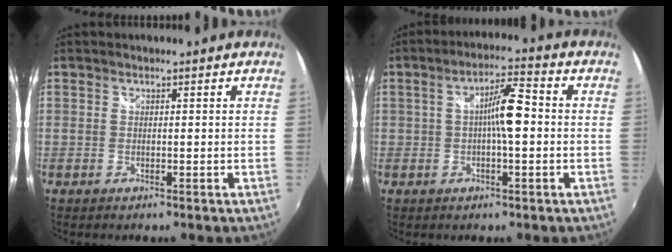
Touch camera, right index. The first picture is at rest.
{"total": 5.9, "force": [0.2, -0.6, 5.9], "torque": [-0.092, 0.006, 0.007]}